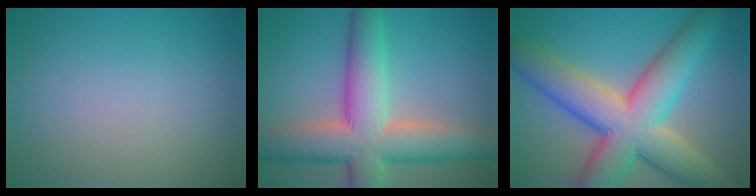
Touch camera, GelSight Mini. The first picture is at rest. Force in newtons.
{"total": 10.3, "press": 10.2, "slide": 0.6}
{"total": 11.5, "press": 11.5, "slide": 0.5}